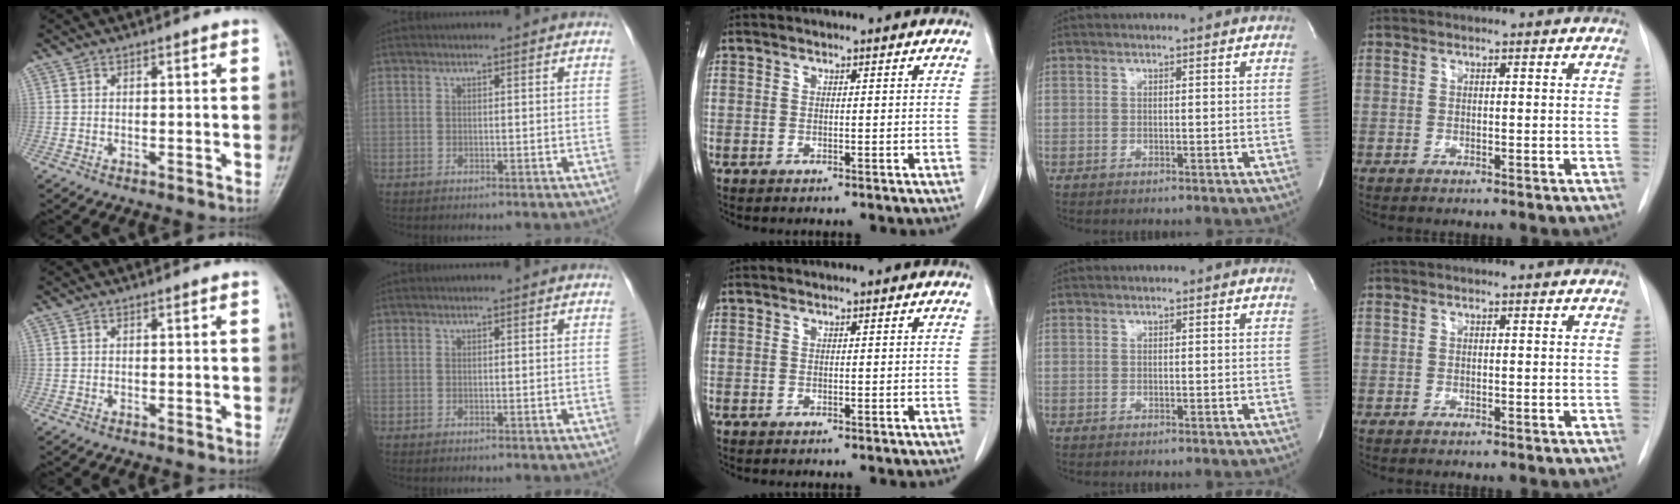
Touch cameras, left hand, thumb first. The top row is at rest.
{}